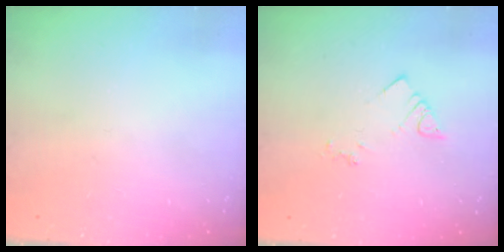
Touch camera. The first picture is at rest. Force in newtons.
{"total": 3.2, "press": 3.1, "slide": 0.5}